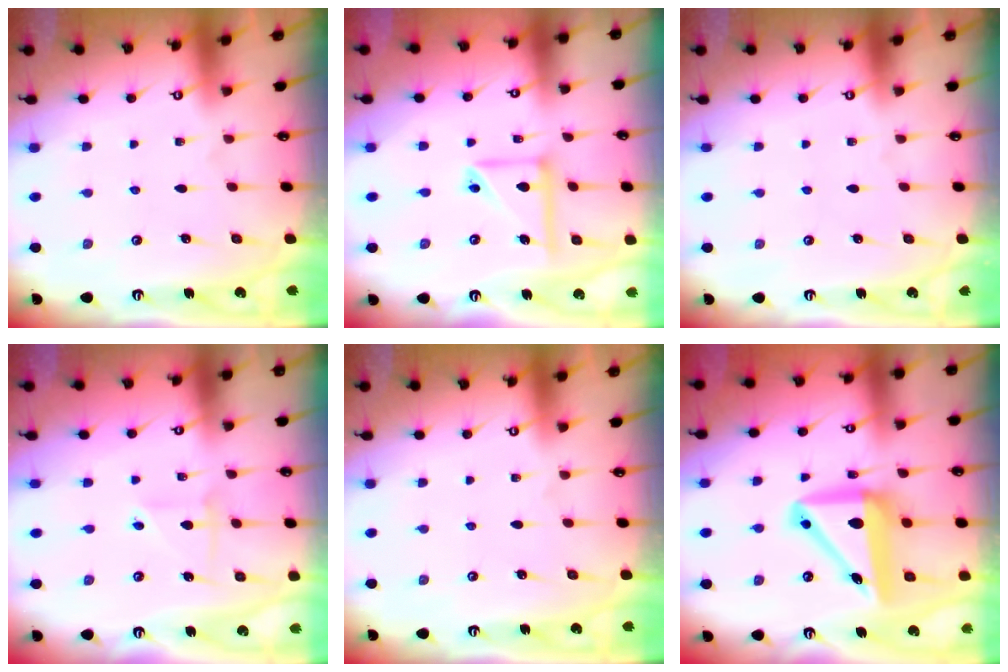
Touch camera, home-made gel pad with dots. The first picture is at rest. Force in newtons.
{"total": 10.7, "press": 10.7, "slide": 1.4}
{"total": 0.0}
{"total": 4.6, "press": 4.5, "slide": 0.4}
{"total": 0.0}
{"total": 13.8, "press": 13.3, "slide": 3.9}